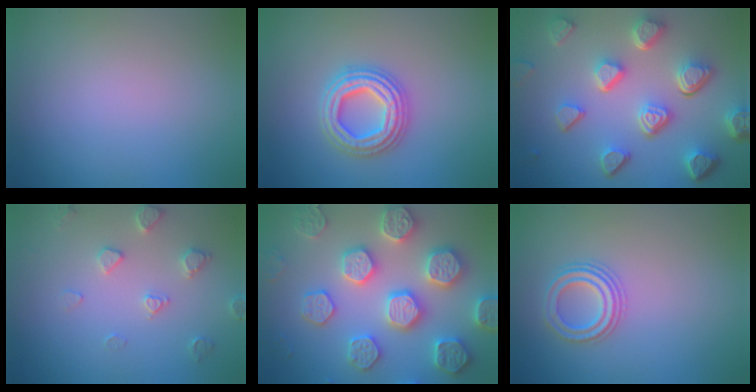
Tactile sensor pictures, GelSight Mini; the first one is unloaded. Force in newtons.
{"total": 4.7, "press": 4.7, "slide": 0.7}
{"total": 7.7, "press": 5.6, "slide": 5.3}
{"total": 2.5, "press": 2.4, "slide": 0.5}
{"total": 7.8, "press": 7.7, "slide": 1.7}
{"total": 2.5, "press": 2.4, "slide": 0.4}